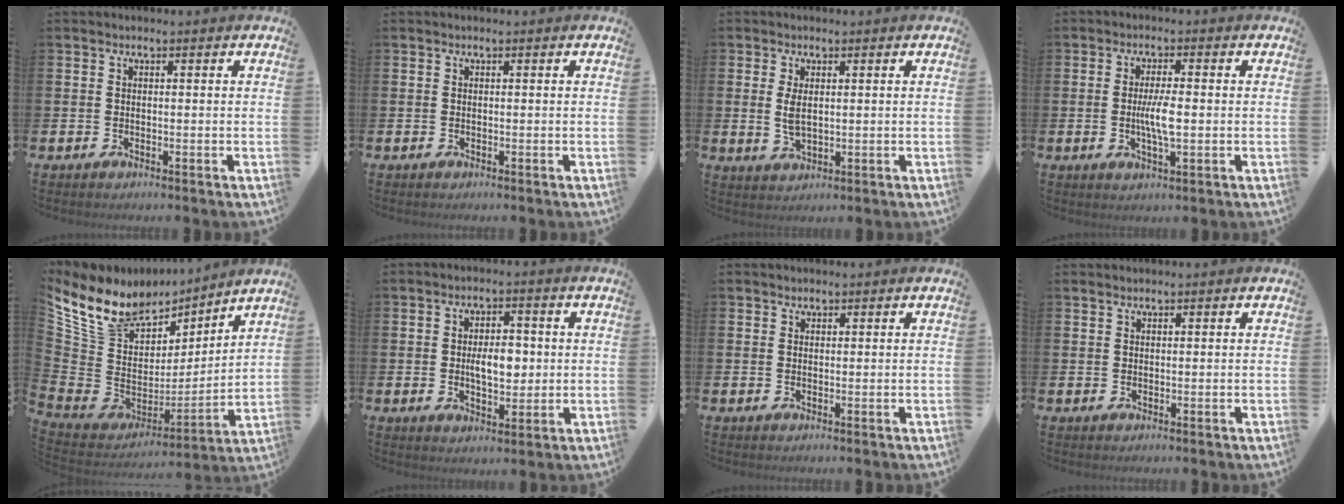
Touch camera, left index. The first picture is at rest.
{"total": 0.0}
{"total": 2.6, "force": [0.9, 1.2, 2.2], "torque": [-0.037, 0.000, 0.013]}
{"total": 4.2, "force": [-0.3, 1.0, 4.0], "torque": [-0.065, -0.002, -0.009]}
{"total": 10.3, "force": [8.5, 5.5, 2.2], "torque": [-0.109, -0.055, 0.160]}
{"total": 4.5, "force": [0.1, 2.6, 3.7], "torque": [-0.051, 0.000, -0.006]}
{"total": 0.8, "force": [0.7, 0.3, -0.1], "torque": [0.014, -0.003, 0.011]}
{"total": 0.7, "force": [0.7, 0.1, 0.0], "torque": [0.001, 0.000, 0.012]}